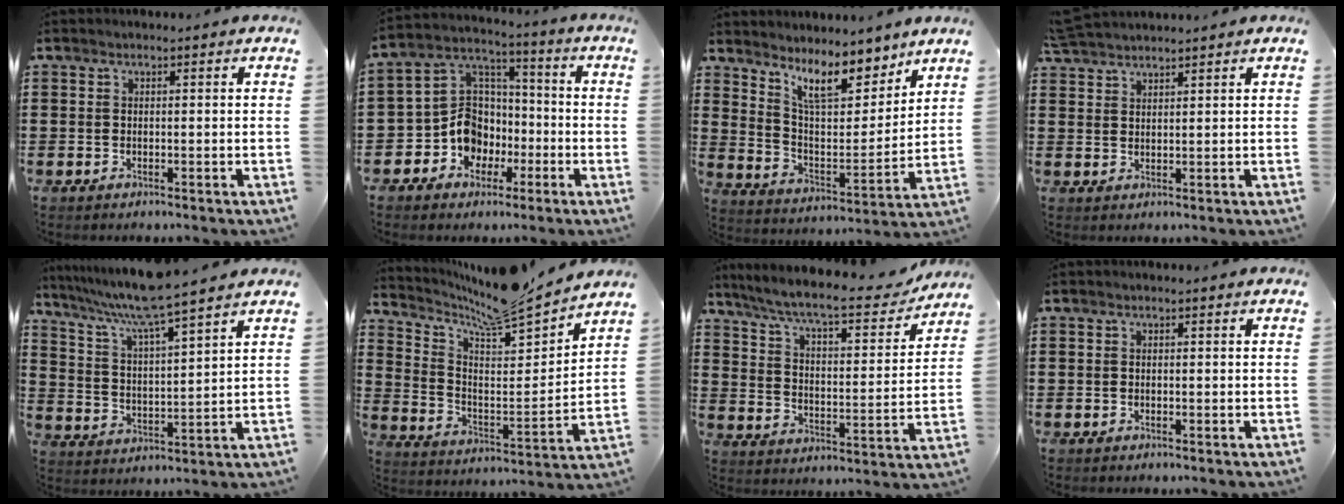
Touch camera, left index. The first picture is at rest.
{"total": 9.6, "force": [-3.3, 8.5, 2.8], "torque": [-0.109, 0.003, -0.065]}
{"total": 9.8, "force": [7.7, 2.8, 5.4], "torque": [-0.105, -0.040, 0.135]}
{"total": 2.9, "force": [2.9, 0.1, 0.4], "torque": [-0.016, -0.002, 0.057]}
{"total": 8.3, "force": [7.1, -0.7, 4.2], "torque": [-0.106, -0.039, 0.118]}
{"total": 9.3, "force": [8.5, 0.9, 3.6], "torque": [-0.091, -0.066, 0.140]}
{"total": 9.3, "force": [7.9, 0.7, 4.8], "torque": [-0.123, -0.044, 0.132]}
{"total": 0.0}